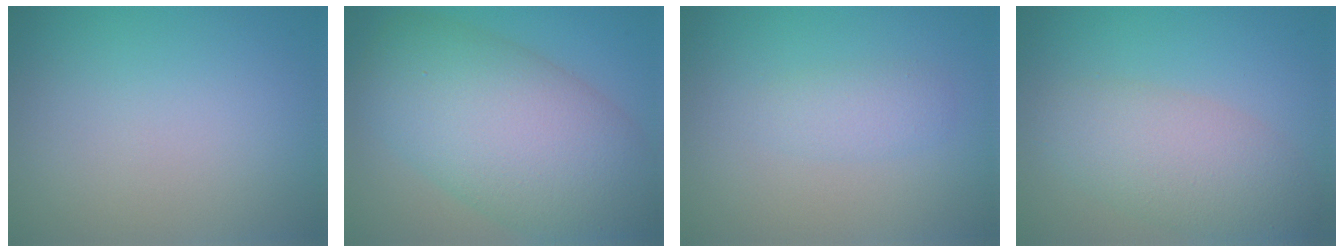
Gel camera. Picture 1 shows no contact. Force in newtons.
{"total": 11.8, "press": 11.8, "slide": 0.7}
{"total": 1.7, "press": 1.7, "slide": 0.1}
{"total": 5.1, "press": 5.0, "slide": 0.4}